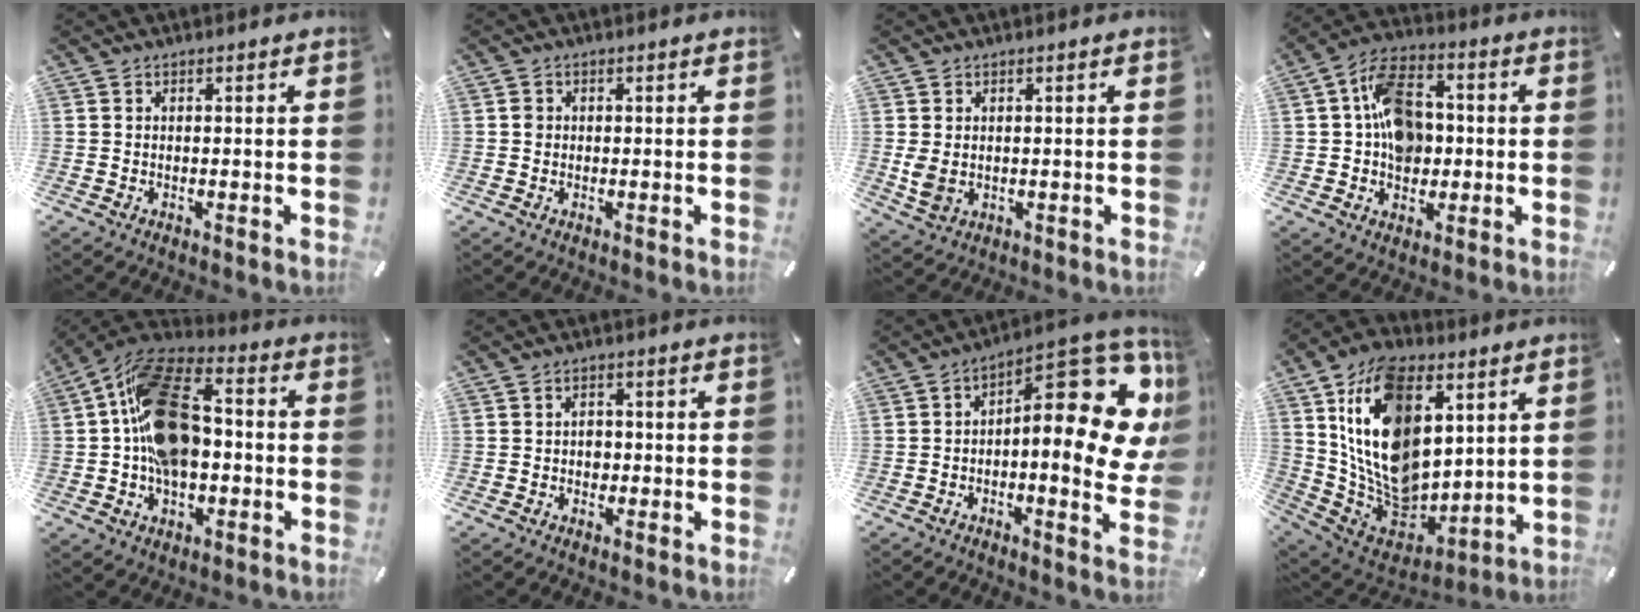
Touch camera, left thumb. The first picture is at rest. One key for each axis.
{"total": 1.3, "fx": 0.0, "fy": 1.2, "fz": 0.4, "tx": -0.010, "ty": 0.006, "tz": -0.003}
{"total": 3.9, "fx": 0.3, "fy": 3.0, "fz": 2.5, "tx": -0.052, "ty": -0.005, "tz": 0.005}
{"total": 12.1, "fx": 0.6, "fy": 9.4, "fz": 7.6, "tx": -0.136, "ty": 0.021, "tz": 0.018}
{"total": 21.5, "fx": -0.1, "fy": 14.2, "fz": 16.1, "tx": -0.291, "ty": 0.026, "tz": 0.004}
{"total": 2.4, "fx": -0.4, "fy": 1.9, "fz": 1.4, "tx": -0.020, "ty": 0.001, "tz": -0.011}
{"total": 21.7, "fx": 5.5, "fy": 9.2, "fz": 18.8, "tx": -0.239, "ty": -0.057, "tz": 0.090}
{"total": 22.1, "fx": 6.8, "fy": 15.1, "fz": 14.7, "tx": -0.312, "ty": -0.037, "tz": 0.122}